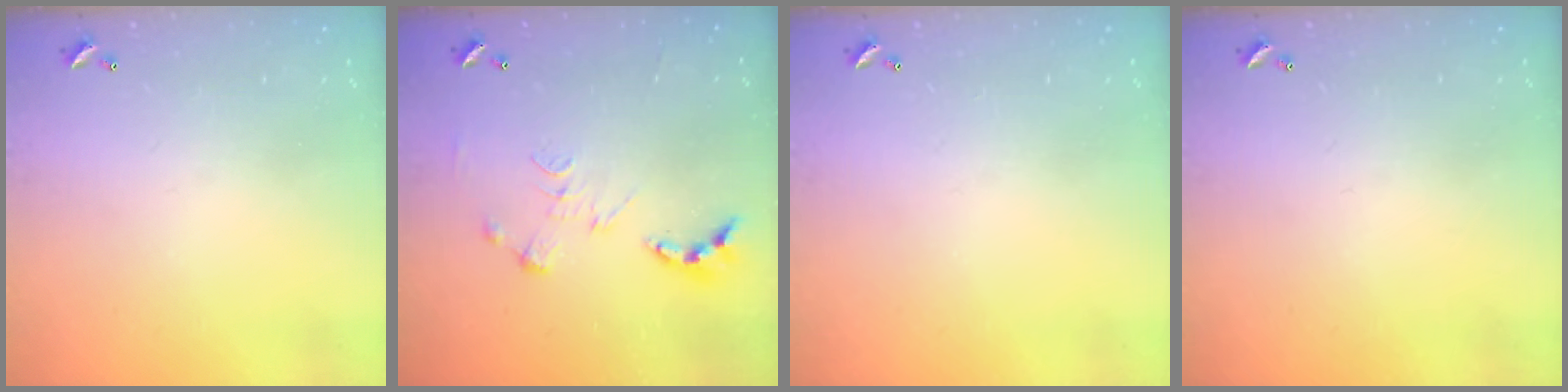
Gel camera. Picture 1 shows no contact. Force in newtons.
{"total": 0.0}
{"total": 0.0}
{"total": 0.0}